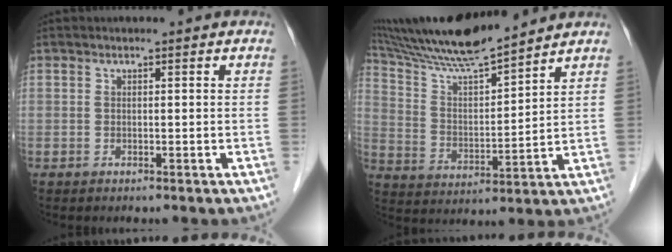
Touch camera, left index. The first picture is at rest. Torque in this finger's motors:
{"motor_torque": [0.64, -0.63, 0.42, 0.12]}